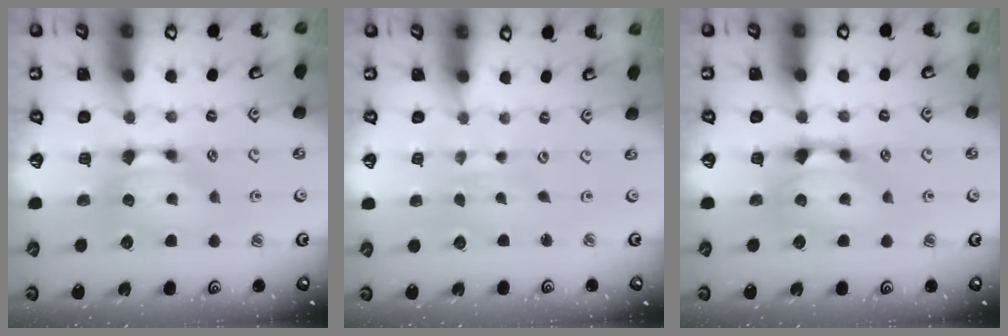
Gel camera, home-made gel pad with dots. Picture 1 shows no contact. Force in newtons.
{"total": 5.0, "press": 5.0, "slide": 0.2}
{"total": 1.1, "press": 0.5, "slide": 1.0}